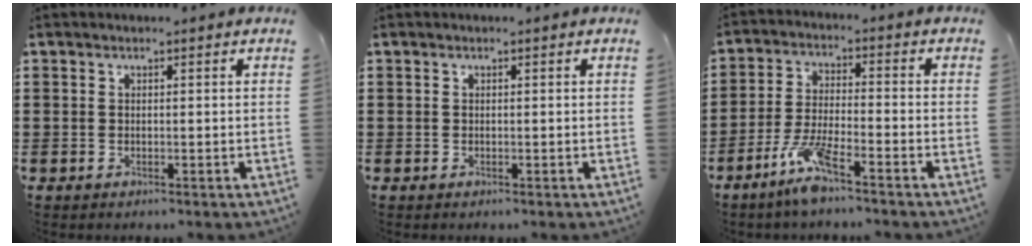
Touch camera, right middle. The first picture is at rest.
{"total": 0.0}
{"total": 6.8, "force": [-4.7, 0.9, 4.8], "torque": [-0.103, -0.006, -0.088]}